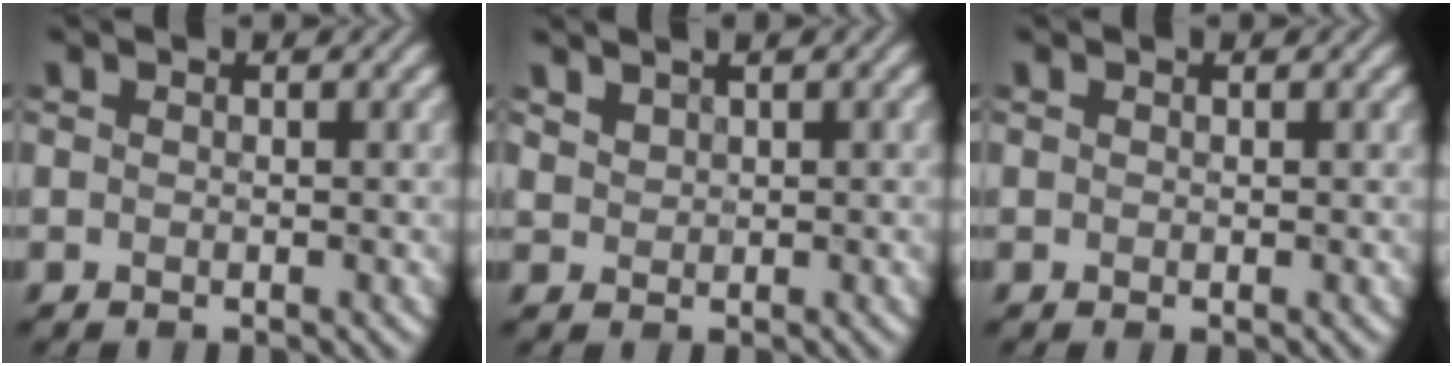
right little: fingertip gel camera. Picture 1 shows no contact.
{"total": 1.9, "force": [1.5, 0.9, 0.8], "torque": [-0.014, 0.011, 0.031]}
{"total": 0.0}